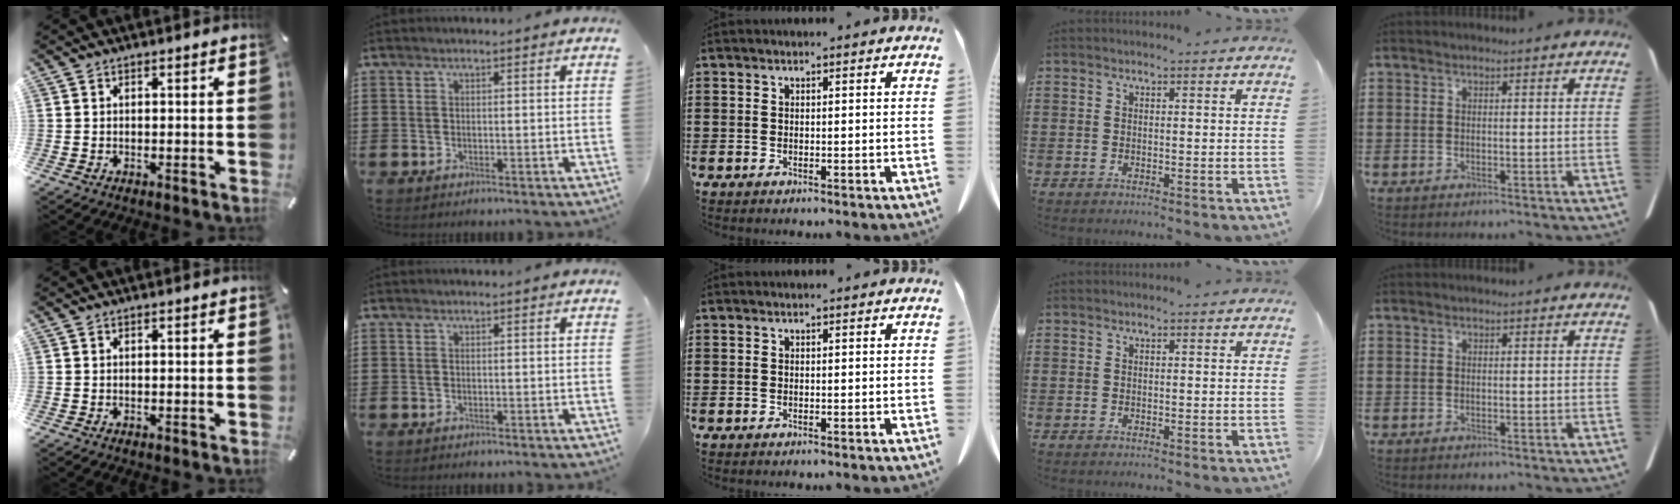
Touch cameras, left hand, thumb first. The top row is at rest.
{}